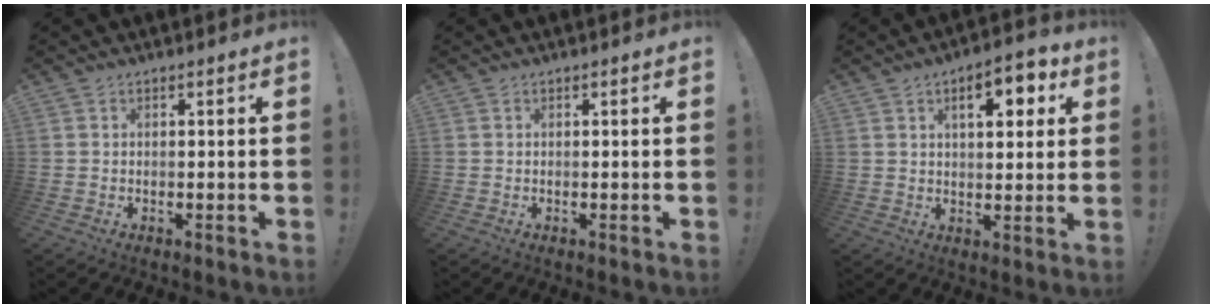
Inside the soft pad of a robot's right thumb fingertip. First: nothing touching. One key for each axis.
{"total": 0.0}
{"total": 9.3, "fx": 3.6, "fy": 4.3, "fz": 7.5, "tx": -0.096, "ty": -0.004, "tz": 0.053}